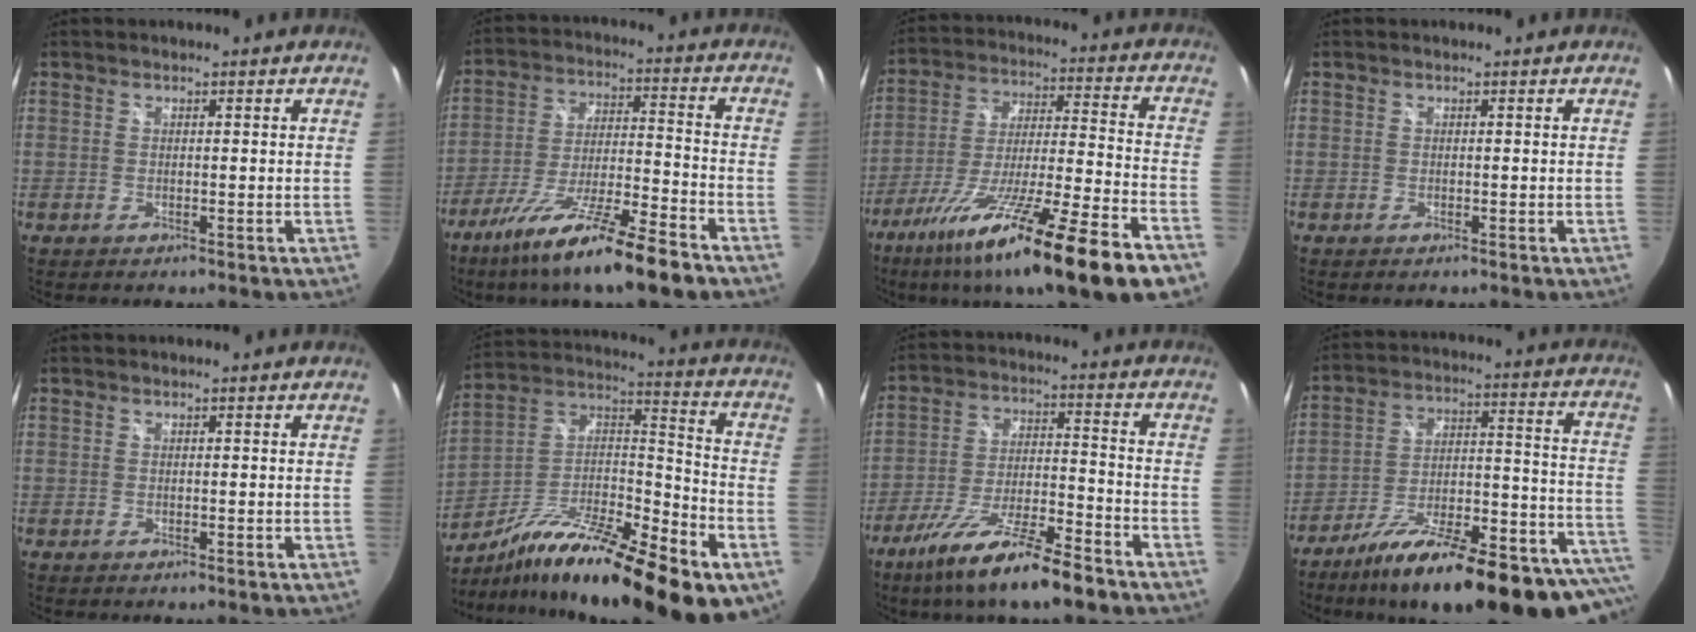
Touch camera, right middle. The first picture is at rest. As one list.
[{"total": 17.4, "force": [-12.9, 1.3, 11.6], "torque": [-0.223, -0.032, -0.221]}, {"total": 23.4, "force": [-15.6, 1.1, 17.5], "torque": [-0.304, -0.063, -0.256]}, {"total": 0.0}, {"total": 0.0}, {"total": 27.6, "force": [-15.9, 7.6, 21.2], "torque": [-0.342, -0.018, -0.262]}, {"total": 15.7, "force": [-11.7, 2.2, 10.2], "torque": [-0.202, -0.029, -0.204]}, {"total": 29.5, "force": [-22.0, 7.6, 18.2], "torque": [-0.238, -0.027, -0.312]}]